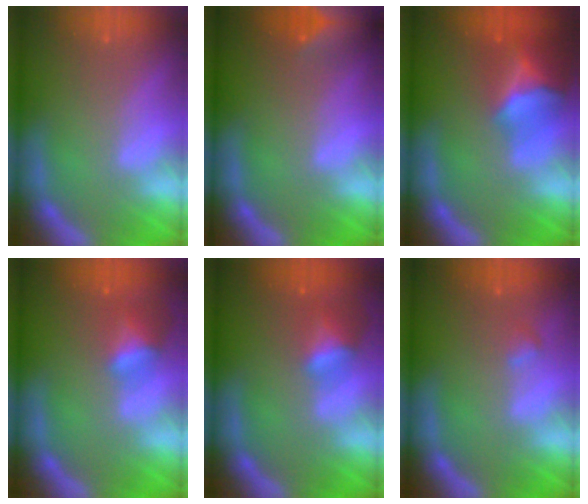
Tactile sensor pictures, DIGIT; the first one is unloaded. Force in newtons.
{"total": 8.5}
{"total": 8.0}
{"total": 3.5}
{"total": 3.5}
{"total": 0.9}